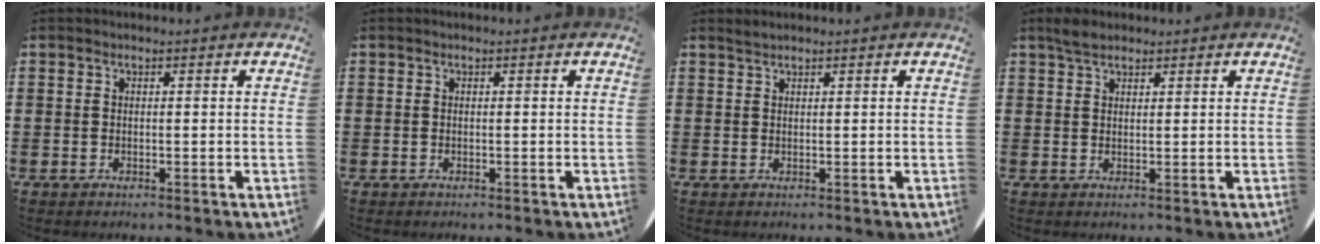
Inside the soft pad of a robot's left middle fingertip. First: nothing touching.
{"total": 0.0}
{"total": 0.8, "force": [0.8, -0.1, 0.0], "torque": [-0.001, -0.001, 0.016]}
{"total": 2.3, "force": [2.0, 0.8, 0.9], "torque": [-0.013, 0.002, 0.036]}